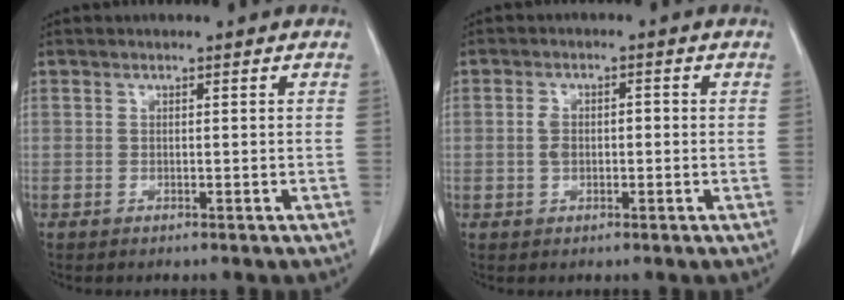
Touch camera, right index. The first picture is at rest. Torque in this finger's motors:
{"motor_torque": [0.09, 0.06, 0.04, 0.04]}